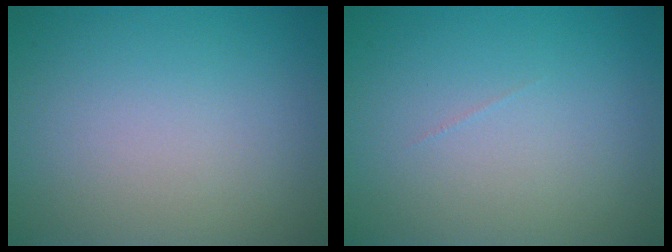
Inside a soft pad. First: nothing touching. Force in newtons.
{"total": 0.0}